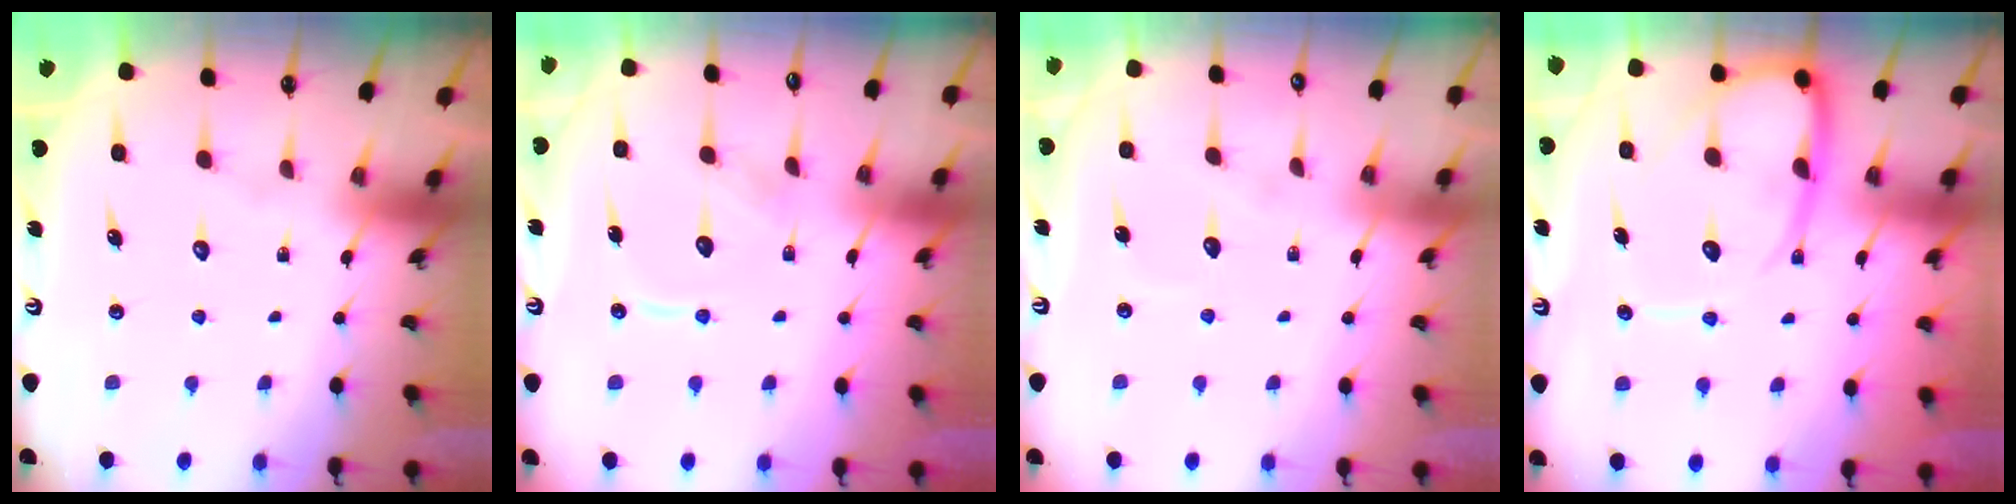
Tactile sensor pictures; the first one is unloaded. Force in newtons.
{"total": 7.9, "press": 7.8, "slide": 0.6}
{"total": 3.1, "press": 3.1, "slide": 0.3}
{"total": 11.6, "press": 11.5, "slide": 1.2}